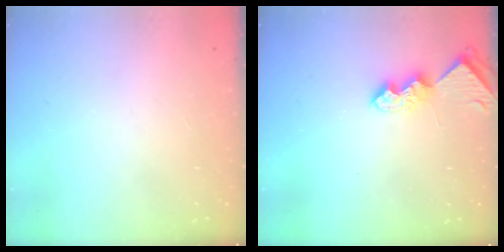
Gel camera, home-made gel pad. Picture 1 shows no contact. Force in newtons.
{"total": 6.3, "press": 6.3, "slide": 0.5}